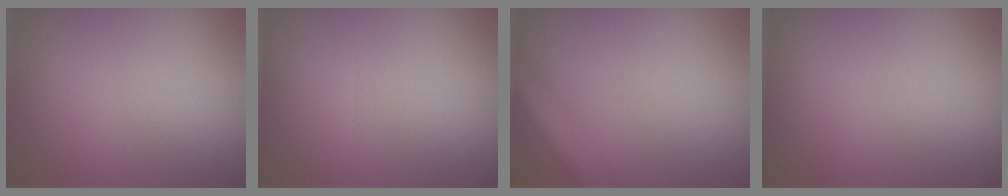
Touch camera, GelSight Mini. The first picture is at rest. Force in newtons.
{"total": 0.0}
{"total": 5.0, "press": 5.0, "slide": 0.3}
{"total": 0.0}